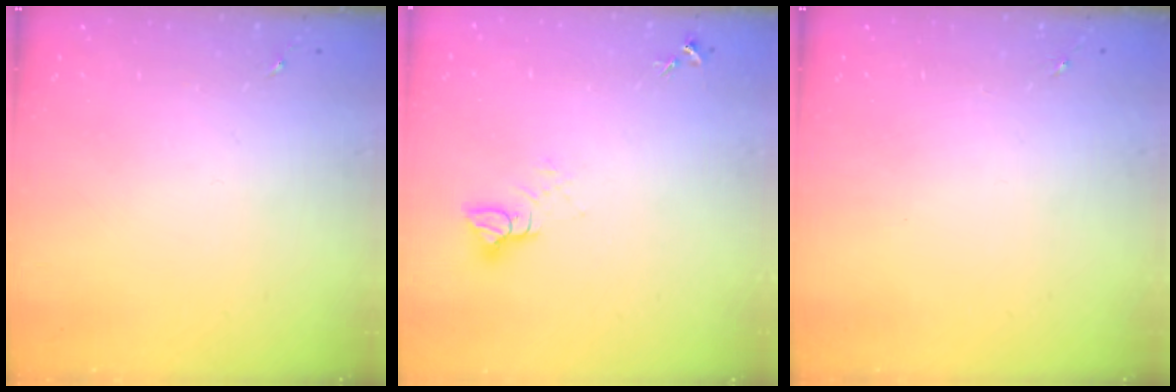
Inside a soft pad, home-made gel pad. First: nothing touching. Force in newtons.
{"total": 5.0, "press": 5.0, "slide": 0.4}
{"total": 0.0}